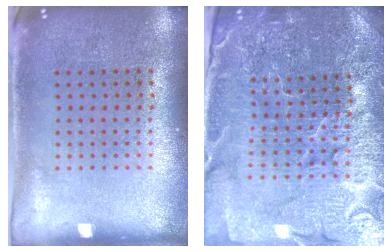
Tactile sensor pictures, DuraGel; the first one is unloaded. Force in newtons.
{"total": 5.3, "press": 4.9, "slide": 2.1}